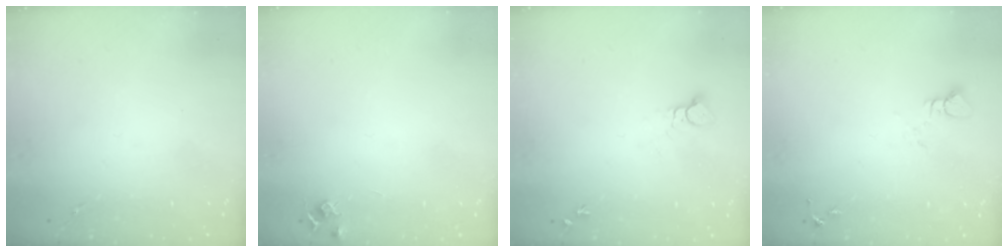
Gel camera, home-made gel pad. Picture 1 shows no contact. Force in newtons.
{"total": 5.2, "press": 5.2, "slide": 0.7}
{"total": 3.7, "press": 3.7, "slide": 0.3}
{"total": 3.1, "press": 3.1, "slide": 0.1}